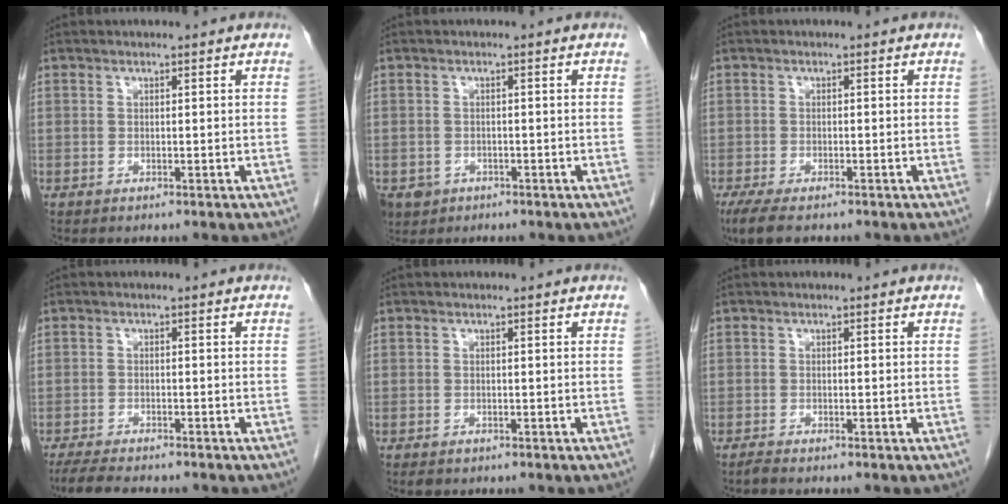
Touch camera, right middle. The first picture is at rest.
{"total": 4.4, "force": [-2.4, 3.6, 1.0], "torque": [-0.020, 0.003, -0.034]}
{"total": 5.0, "force": [-3.7, 1.4, 3.0], "torque": [-0.061, -0.014, -0.058]}
{"total": 5.9, "force": [-5.1, 0.9, 2.8], "torque": [-0.051, -0.017, -0.084]}
{"total": 0.9, "force": [-0.6, 0.6, 0.4], "torque": [-0.010, 0.000, -0.005]}
{"total": 0.6, "force": [-0.6, -0.1, 0.2], "torque": [-0.009, -0.001, -0.013]}